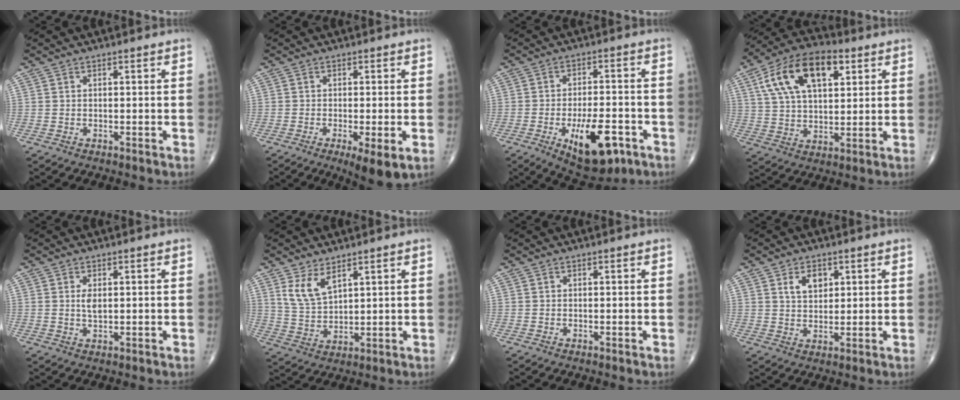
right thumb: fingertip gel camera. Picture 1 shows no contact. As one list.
[{"total": 6.7, "force": [-2.4, 1.5, 6.1], "torque": [-0.097, -0.017, -0.037]}, {"total": 13.5, "force": [-5.7, 5.9, 10.7], "torque": [-0.149, 0.018, -0.076]}, {"total": 17.1, "force": [6.6, 9.0, 13.0], "torque": [-0.215, 0.004, 0.113]}, {"total": 2.3, "force": [0.5, 1.1, 2.0], "torque": [-0.036, -0.005, 0.010]}, {"total": 6.1, "force": [3.6, 2.8, 4.0], "torque": [-0.074, -0.026, 0.080]}, {"total": 0.0}, {"total": 4.9, "force": [2.1, 3.1, 3.1], "torque": [-0.036, -0.012, 0.037]}]